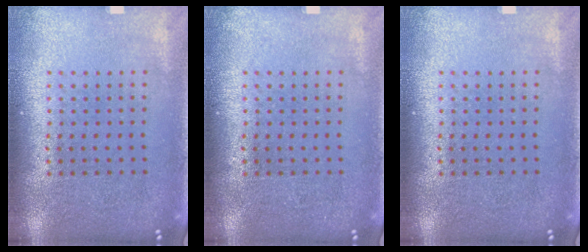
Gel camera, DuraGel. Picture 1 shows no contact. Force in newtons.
{"total": 0.0}
{"total": 0.0}